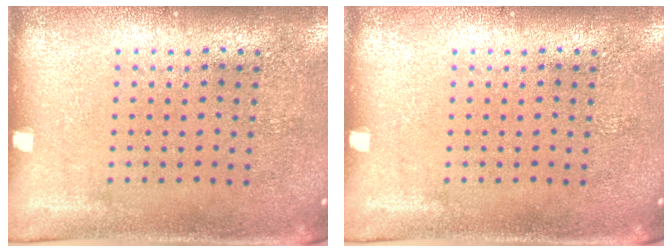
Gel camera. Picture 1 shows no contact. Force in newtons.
{"total": 0.0}